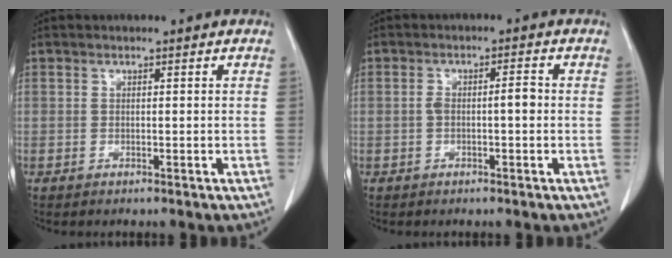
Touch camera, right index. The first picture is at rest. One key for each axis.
{"total": 3.0, "fx": -0.4, "fy": 0.7, "fz": 2.9, "tx": -0.051, "ty": 0.012, "tz": -0.005}